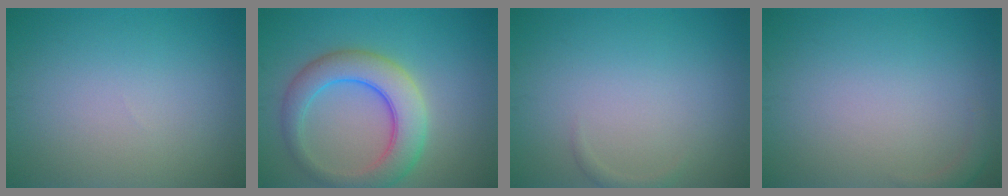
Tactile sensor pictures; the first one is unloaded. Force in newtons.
{"total": 6.4, "press": 6.4, "slide": 0.2}
{"total": 0.7, "press": 0.7, "slide": 0.0}
{"total": 1.0, "press": 1.0, "slide": 0.2}